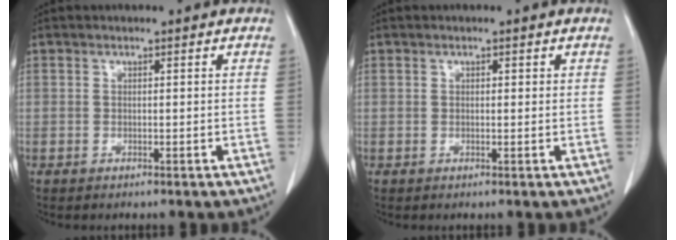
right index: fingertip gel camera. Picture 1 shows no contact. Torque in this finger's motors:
{"motor_torque": [-0.17, -0.02, -0.02, -0.01]}